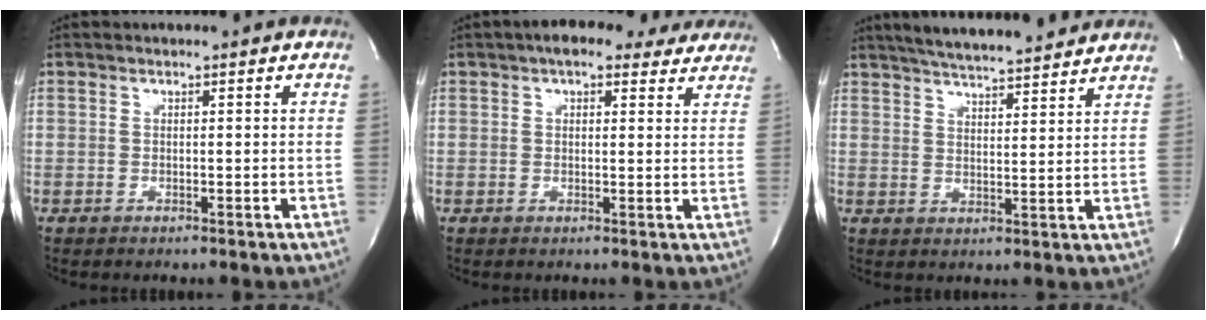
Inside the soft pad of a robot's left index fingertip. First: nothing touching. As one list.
[{"total": 9.7, "force": [7.9, 3.7, 4.3], "torque": [-0.044, 0.027, 0.092]}, {"total": 15.8, "force": [14.2, 1.9, 6.5], "torque": [-0.108, 0.021, 0.203]}]